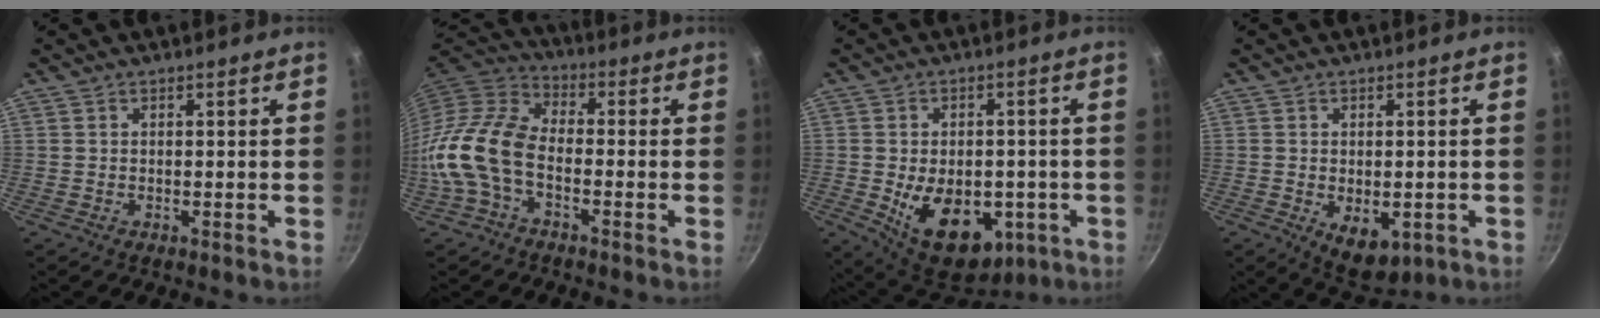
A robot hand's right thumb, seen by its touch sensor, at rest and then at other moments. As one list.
[{"total": 12.2, "force": [-3.6, 7.3, 9.0], "torque": [-0.167, 0.040, -0.089]}, {"total": 16.4, "force": [-4.2, 10.5, 11.8], "torque": [-0.143, -0.005, -0.040]}, {"total": 7.3, "force": [-1.8, 4.4, 5.5], "torque": [-0.062, -0.006, -0.012]}]